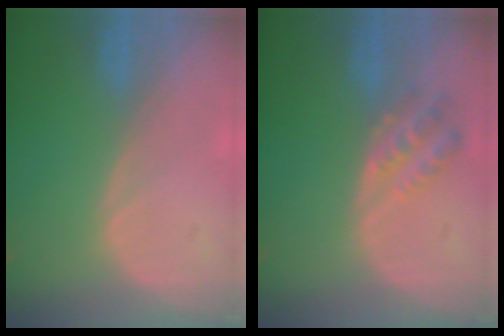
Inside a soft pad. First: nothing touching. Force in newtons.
{"total": 4.4, "press": 4.1, "slide": 1.7}